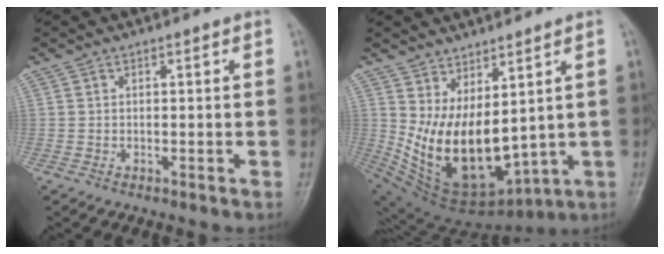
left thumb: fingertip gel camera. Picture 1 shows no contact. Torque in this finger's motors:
{"motor_torque": [1.62, 3.39, 1.50, -1.27, 0.26]}